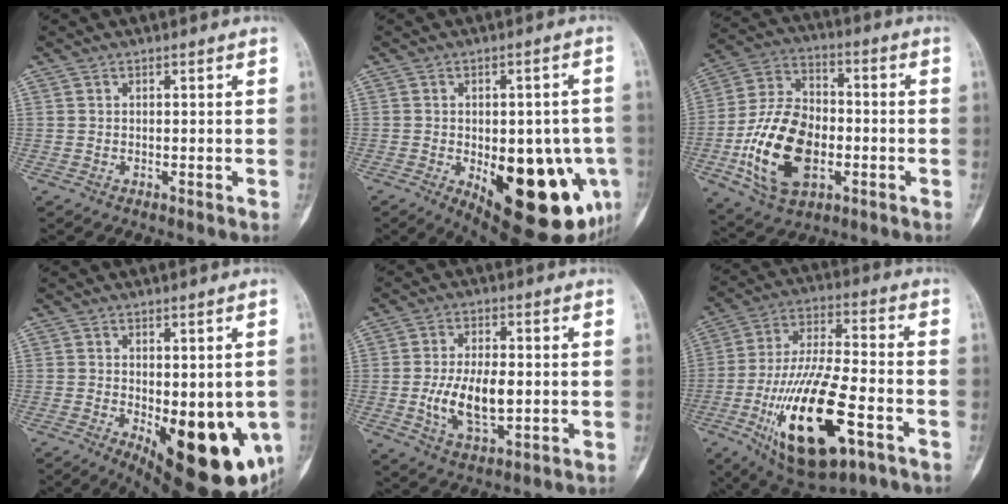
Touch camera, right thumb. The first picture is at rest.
{"total": 22.8, "force": [-7.0, 9.9, 19.4], "torque": [-0.194, -0.003, -0.069]}
{"total": 19.0, "force": [-4.6, 11.8, 14.1], "torque": [-0.242, 0.019, -0.079]}
{"total": 18.4, "force": [-5.2, 7.7, 15.9], "torque": [-0.154, -0.019, -0.047]}
{"total": 10.7, "force": [-1.1, 5.4, 9.1], "torque": [-0.160, -0.003, -0.014]}
{"total": 23.2, "force": [-8.7, 8.8, 19.7], "torque": [-0.375, 0.022, -0.140]}